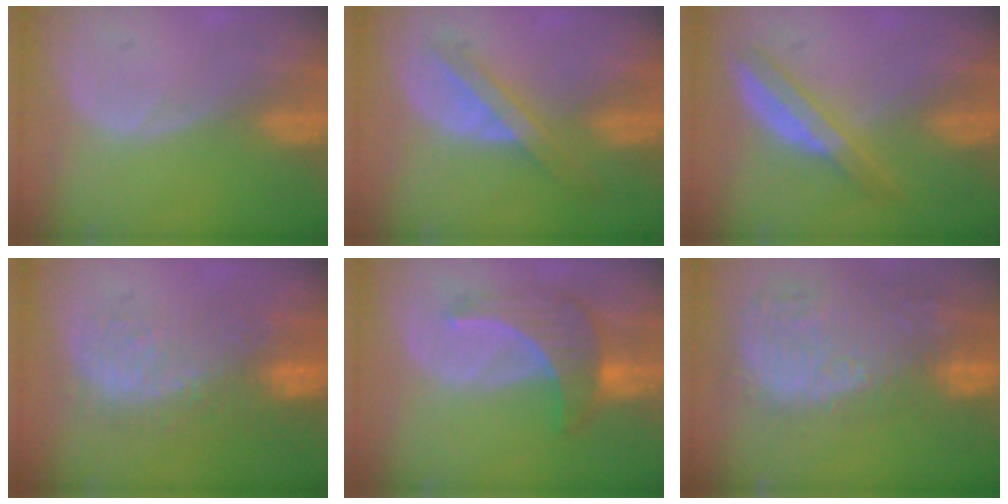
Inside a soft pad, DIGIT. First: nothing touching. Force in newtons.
{"total": 5.8, "press": 5.3, "slide": 2.3}
{"total": 5.7, "press": 5.2, "slide": 2.5}
{"total": 10.3, "press": 9.1, "slide": 4.9}
{"total": 7.1, "press": 6.9, "slide": 1.8}
{"total": 15.3, "press": 13.0, "slide": 8.1}